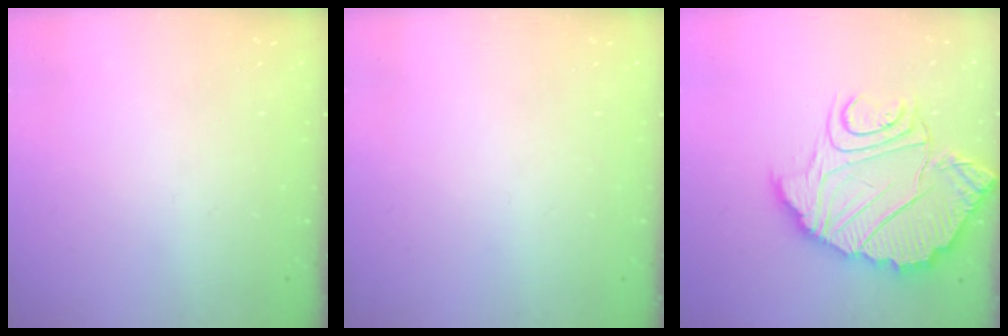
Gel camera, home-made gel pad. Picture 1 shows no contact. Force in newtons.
{"total": 0.0}
{"total": 14.8, "press": 14.7, "slide": 1.3}